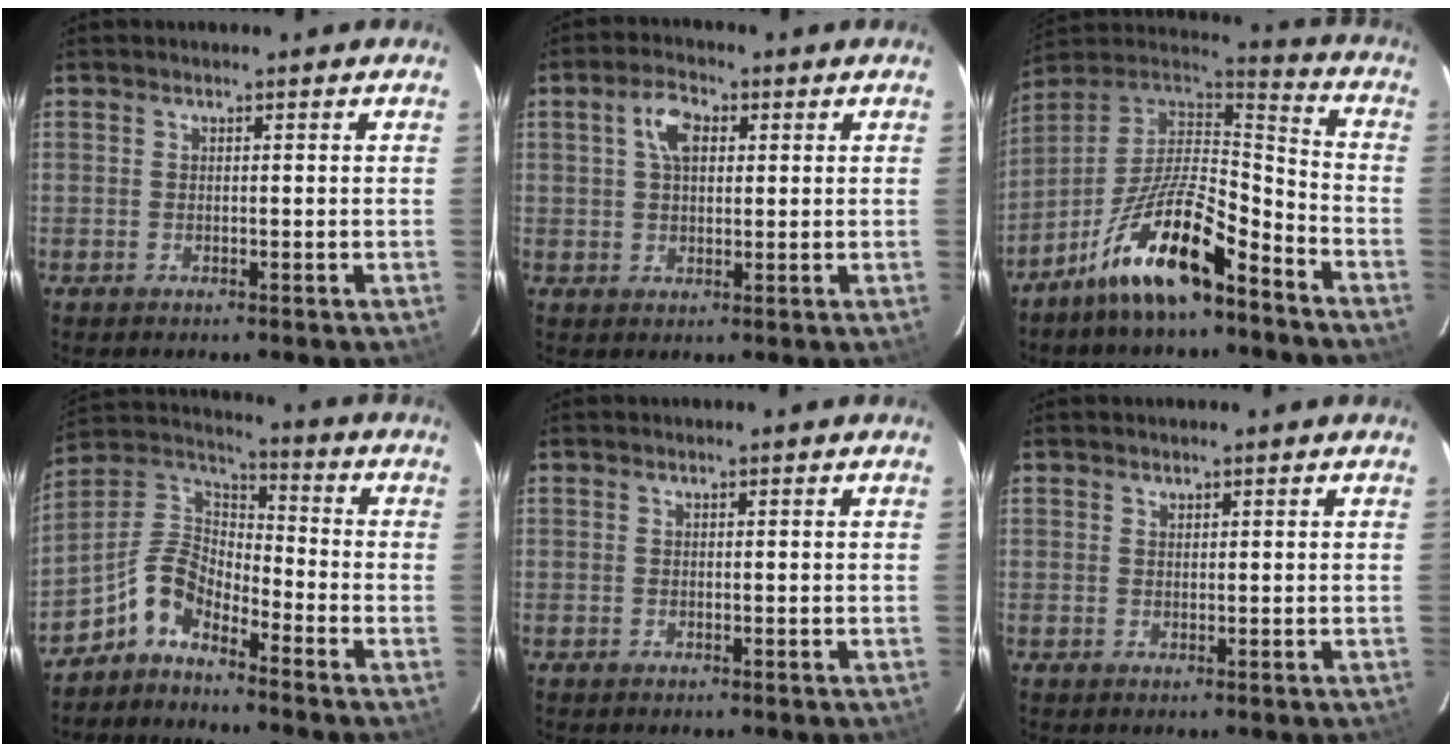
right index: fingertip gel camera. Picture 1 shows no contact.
{"total": 5.3, "force": [1.6, 3.1, 4.0], "torque": [-0.074, 0.017, 0.031]}
{"total": 16.6, "force": [-10.0, 4.8, 12.3], "torque": [-0.236, 0.006, -0.185]}
{"total": 8.6, "force": [-5.8, 4.3, 4.8], "torque": [-0.112, 0.034, -0.128]}
{"total": 0.0}
{"total": 0.6, "force": [0.5, 0.3, 0.0], "torque": [0.001, 0.001, 0.010]}